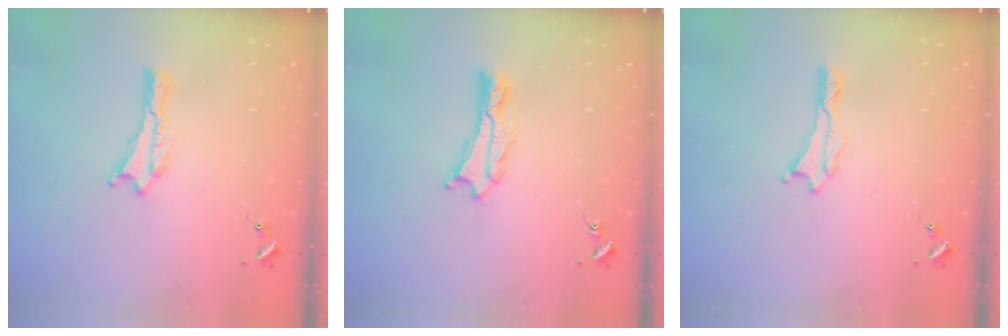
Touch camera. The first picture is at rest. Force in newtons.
{"total": 1.1, "press": 1.1, "slide": 0.2}
{"total": 0.0}